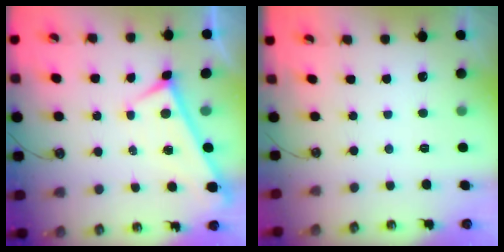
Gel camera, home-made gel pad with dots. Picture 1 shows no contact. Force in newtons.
{"total": 0.0}